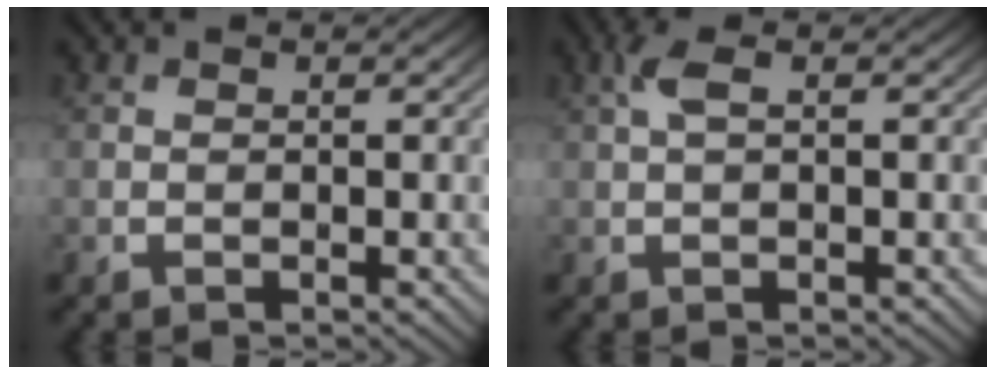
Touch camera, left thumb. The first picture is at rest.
{"total": 2.1, "force": [0.6, 0.6, 1.9], "torque": [-0.047, 0.009, 0.010]}